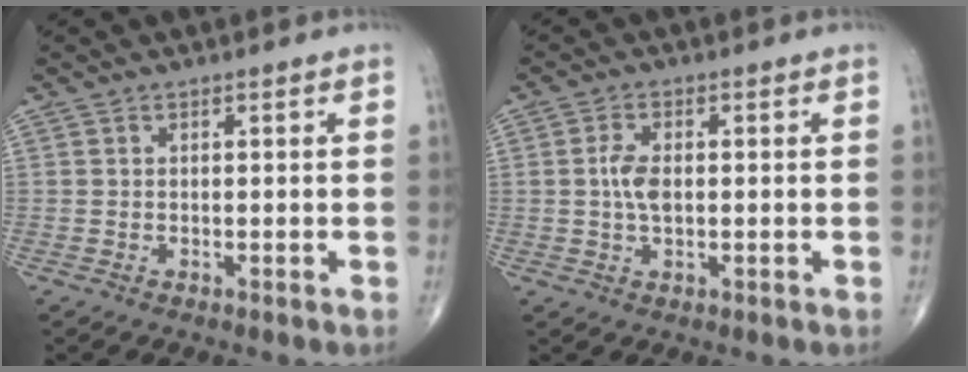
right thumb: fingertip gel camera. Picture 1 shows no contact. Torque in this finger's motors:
{"motor_torque": [0.41, 0.27, 0.15, -0.32, 0.04]}